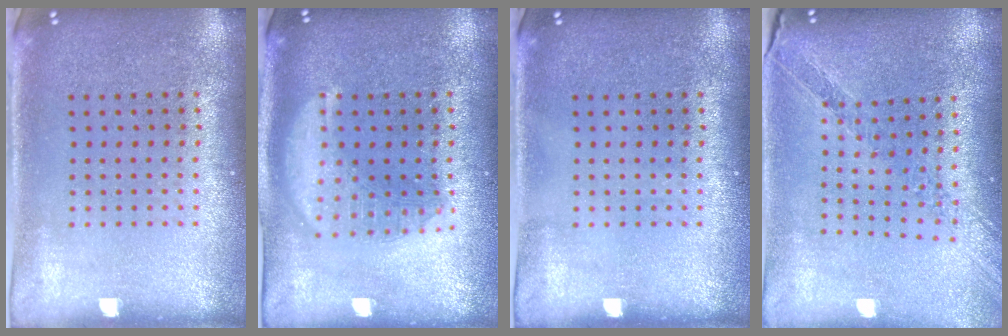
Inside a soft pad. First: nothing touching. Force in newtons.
{"total": 2.9, "press": 2.9, "slide": 0.3}
{"total": 0.0}
{"total": 1.2, "press": 1.2, "slide": 0.2}